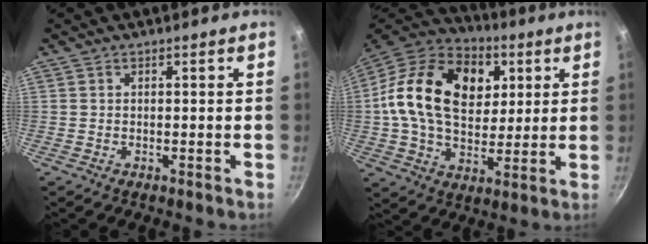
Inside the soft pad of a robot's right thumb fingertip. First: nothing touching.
{"total": 24.0, "force": [5.5, 16.3, 16.7], "torque": [-0.266, 0.008, 0.082]}